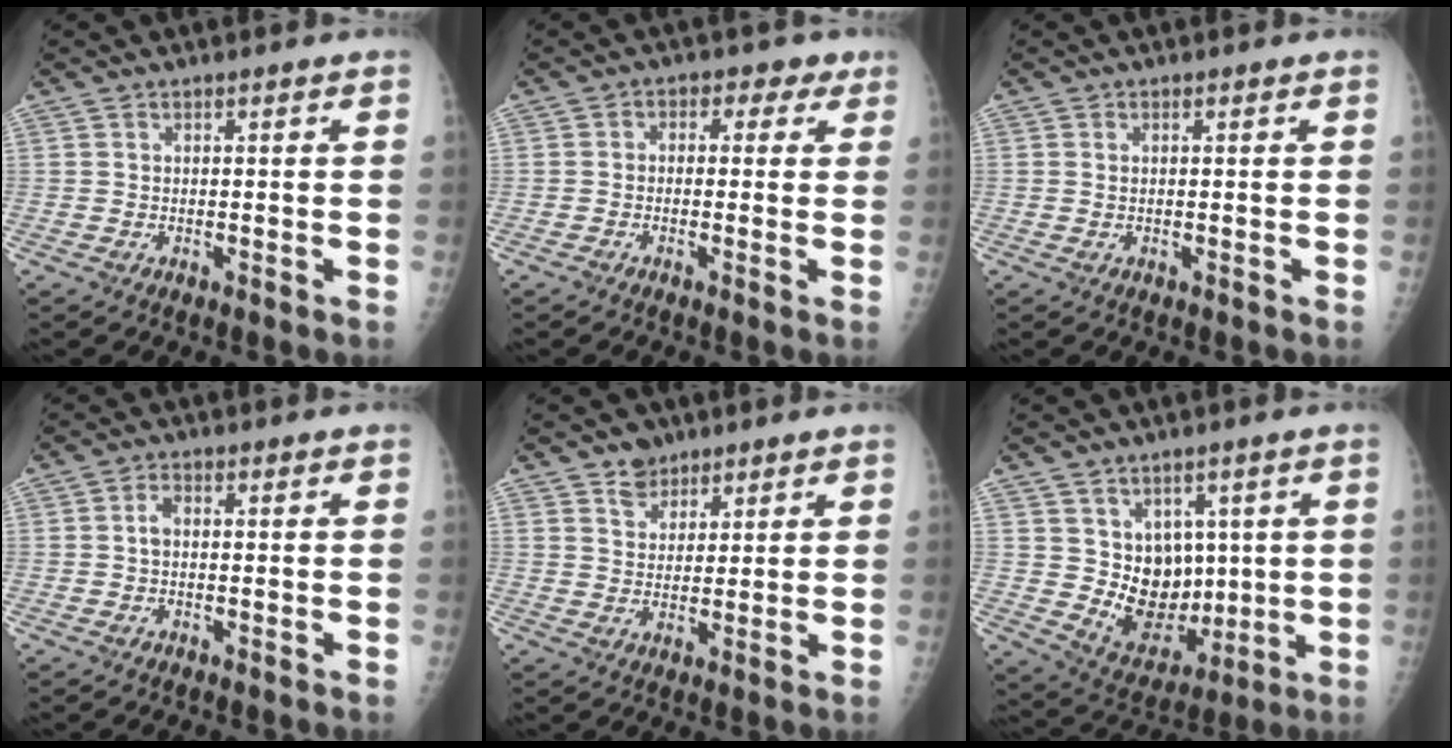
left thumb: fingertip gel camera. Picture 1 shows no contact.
{"total": 4.0, "force": [1.2, 3.0, 2.3], "torque": [0.003, 0.007, 0.001]}
{"total": 0.7, "force": [0.2, 0.2, 0.6], "torque": [-0.018, 0.002, 0.008]}
{"total": 2.2, "force": [0.0, 1.3, 1.7], "torque": [-0.033, 0.007, -0.003]}
{"total": 9.7, "force": [6.4, 6.2, 3.8], "torque": [-0.033, -0.037, 0.112]}
{"total": 11.5, "force": [2.4, 8.9, 6.8], "torque": [-0.061, -0.030, 0.066]}